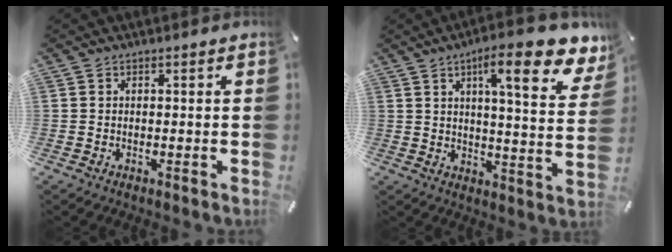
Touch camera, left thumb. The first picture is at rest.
{"total": 17.0, "force": [9.6, 4.4, 13.3], "torque": [-0.192, -0.054, 0.146]}